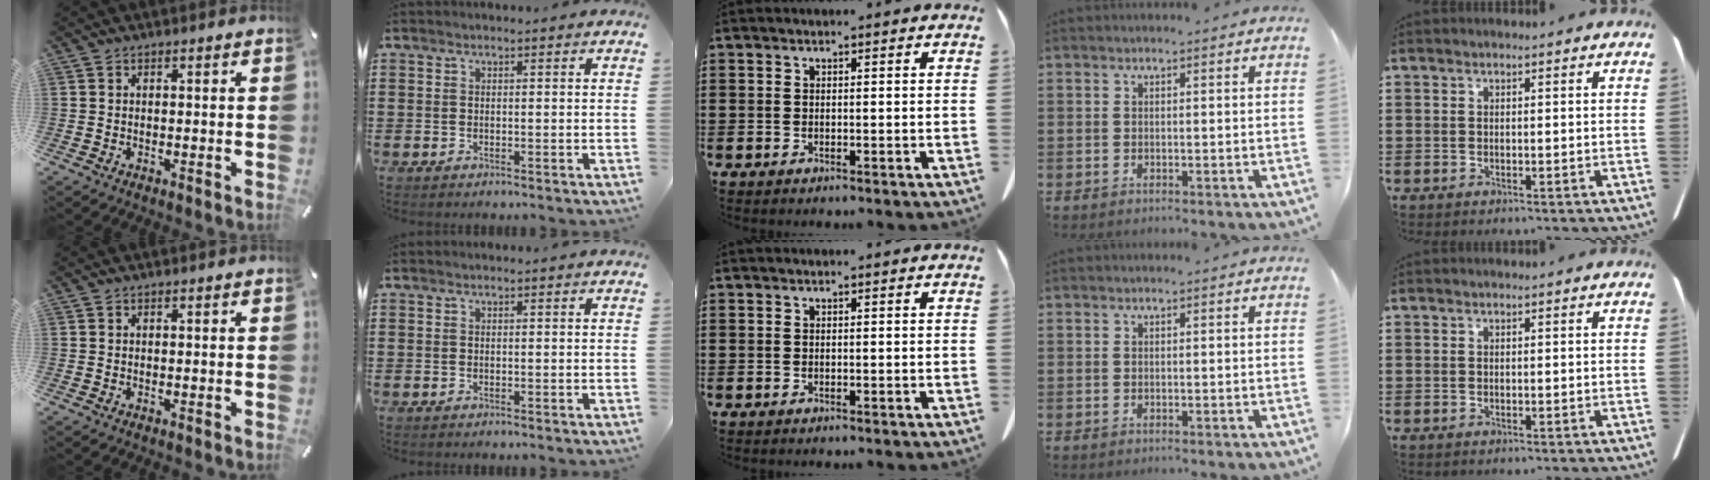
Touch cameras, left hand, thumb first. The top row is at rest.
{}